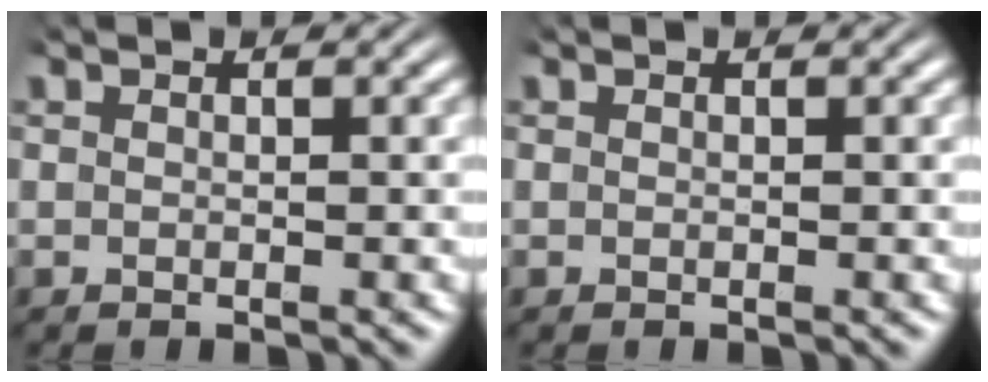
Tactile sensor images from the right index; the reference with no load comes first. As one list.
[{"total": 0.0}]